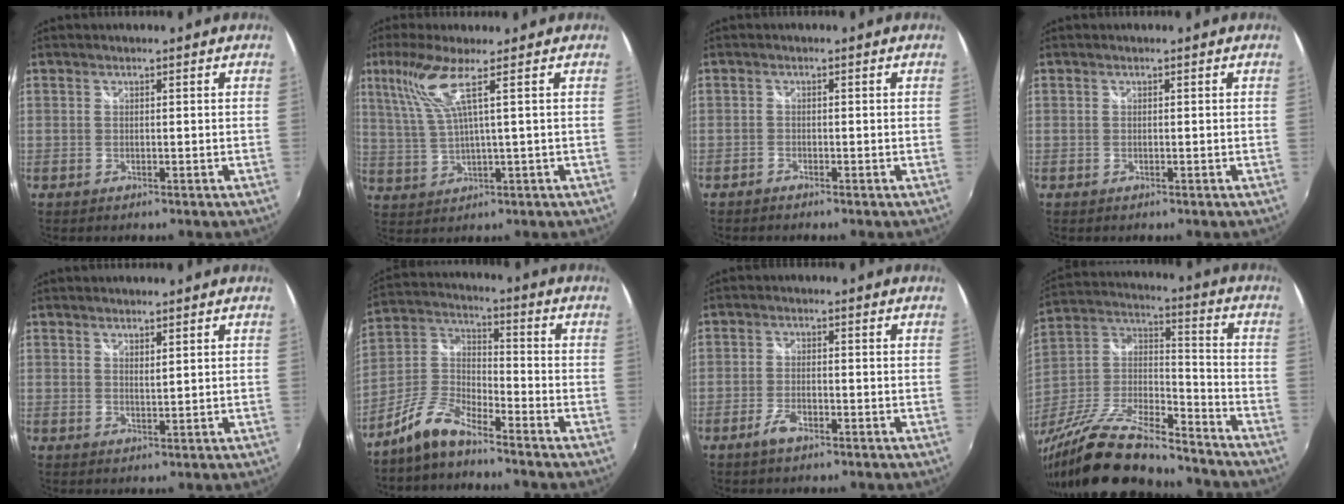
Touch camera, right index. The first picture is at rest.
{"total": 7.0, "force": [3.3, -0.5, 6.1], "torque": [-0.125, -0.003, 0.079]}
{"total": 1.0, "force": [-0.9, 0.3, 0.0], "torque": [-0.004, -0.002, -0.020]}
{"total": 0.0}
{"total": 1.5, "force": [1.2, 0.3, 0.9], "torque": [-0.014, -0.002, 0.020]}
{"total": 8.2, "force": [-6.5, 2.2, 4.4], "torque": [-0.114, 0.021, -0.137]}
{"total": 3.6, "force": [-2.3, 1.2, 2.4], "torque": [-0.057, -0.004, -0.044]}
{"total": 22.8, "force": [-17.4, 6.5, 13.2], "torque": [-0.255, -0.019, -0.297]}